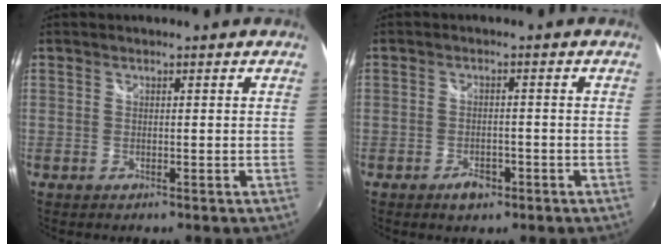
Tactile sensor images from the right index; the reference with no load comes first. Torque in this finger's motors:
{"motor_torque": [0.34, 0.06, 0.19, 0.03]}